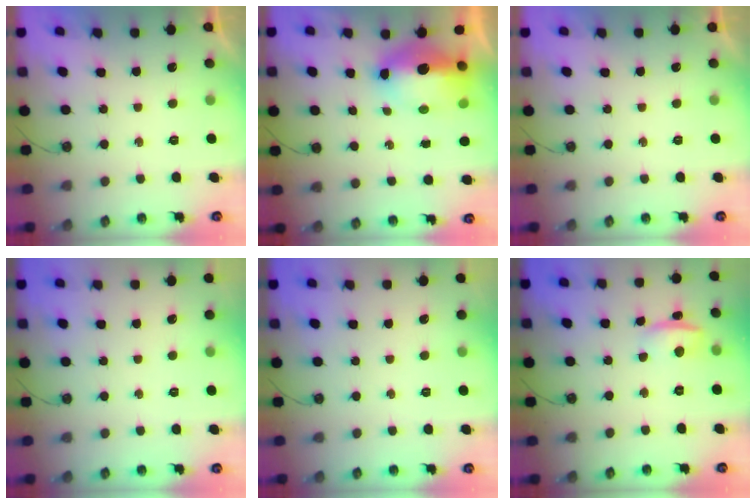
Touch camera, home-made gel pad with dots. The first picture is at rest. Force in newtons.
{"total": 11.0, "press": 10.9, "slide": 1.1}
{"total": 0.0}
{"total": 0.0}
{"total": 0.0}
{"total": 4.2, "press": 3.6, "slide": 2.1}